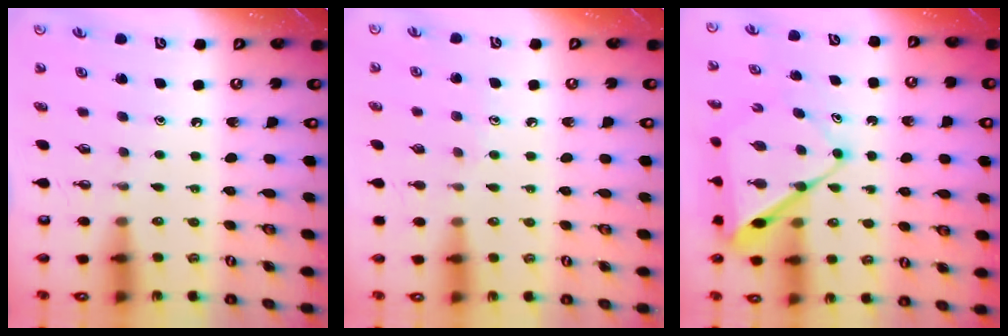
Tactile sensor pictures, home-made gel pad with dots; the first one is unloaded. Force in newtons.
{"total": 4.4, "press": 4.3, "slide": 0.6}
{"total": 11.3, "press": 11.3, "slide": 1.0}